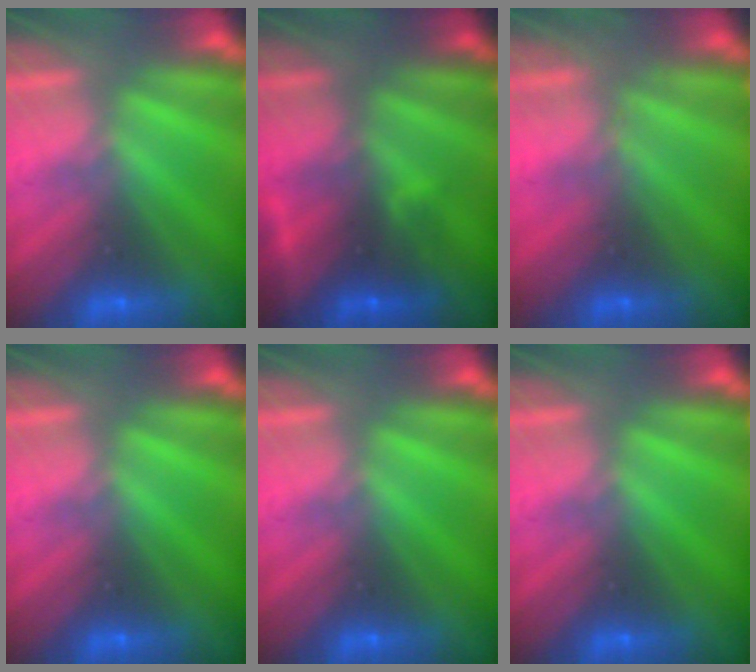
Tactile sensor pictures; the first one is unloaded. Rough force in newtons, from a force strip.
{"total": 2.6}
{"total": 4.7}
{"total": 0.0}
{"total": 0.0}
{"total": 0.0}